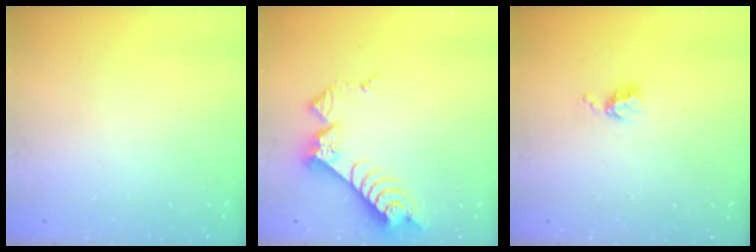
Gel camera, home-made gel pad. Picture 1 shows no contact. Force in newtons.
{"total": 9.4, "press": 9.3, "slide": 1.2}
{"total": 4.7, "press": 4.7, "slide": 0.6}